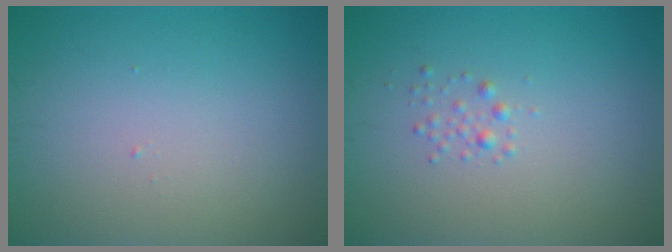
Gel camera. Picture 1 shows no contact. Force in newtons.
{"total": 0.9, "press": 0.9, "slide": 0.0}